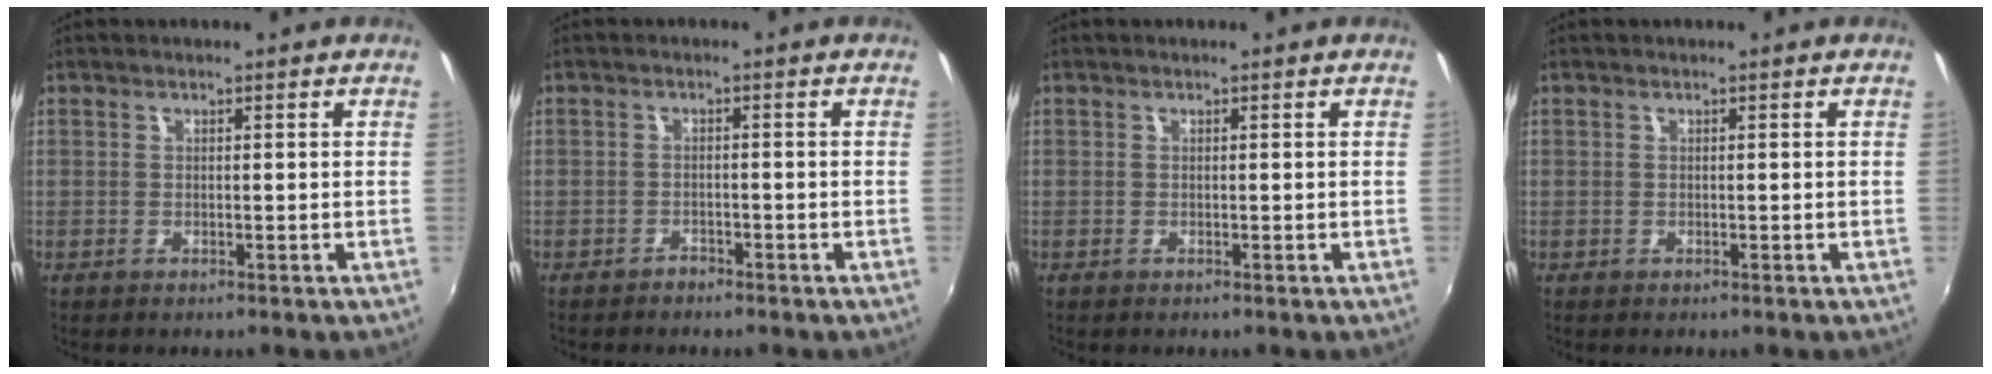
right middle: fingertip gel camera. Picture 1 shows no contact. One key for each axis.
{"total": 1.5, "fx": -1.4, "fy": 0.5, "fz": 0.1, "tx": -0.008, "ty": 0.001, "tz": -0.023}
{"total": 0.0}
{"total": 0.0}